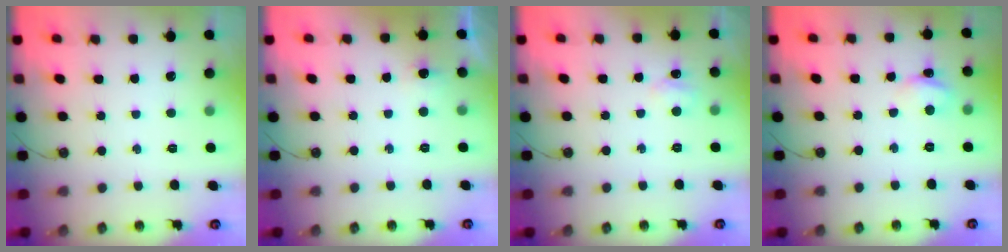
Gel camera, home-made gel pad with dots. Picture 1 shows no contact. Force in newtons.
{"total": 12.8, "press": 5.4, "slide": 11.5}
{"total": 5.5, "press": 5.4, "slide": 1.0}
{"total": 3.3, "press": 3.3, "slide": 0.4}